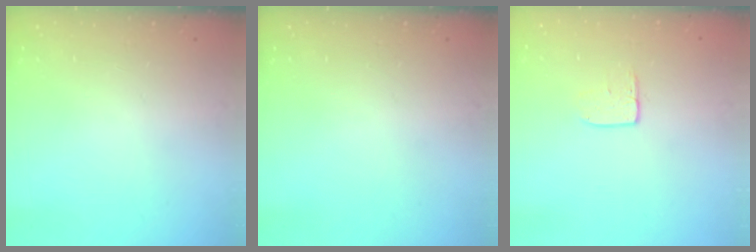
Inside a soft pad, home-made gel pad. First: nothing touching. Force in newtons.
{"total": 0.0}
{"total": 5.4, "press": 5.4, "slide": 0.4}